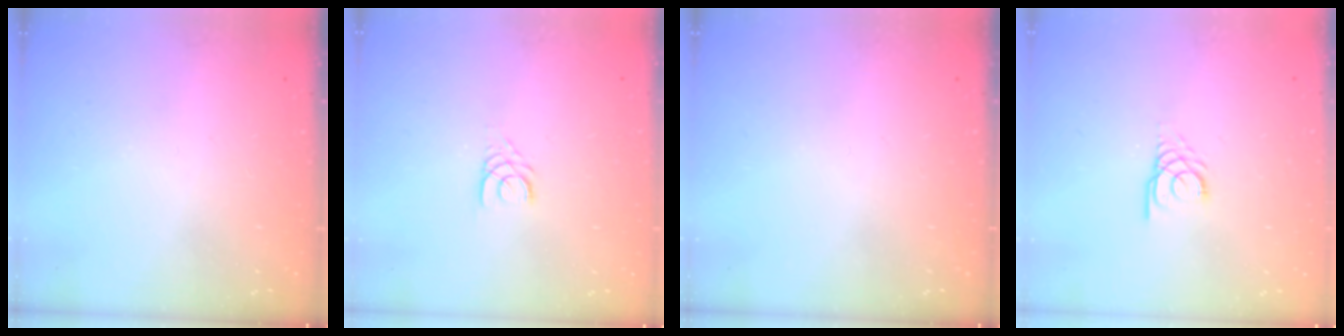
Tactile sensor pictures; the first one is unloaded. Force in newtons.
{"total": 3.1, "press": 3.1, "slide": 0.4}
{"total": 0.0}
{"total": 3.2, "press": 3.2, "slide": 0.2}